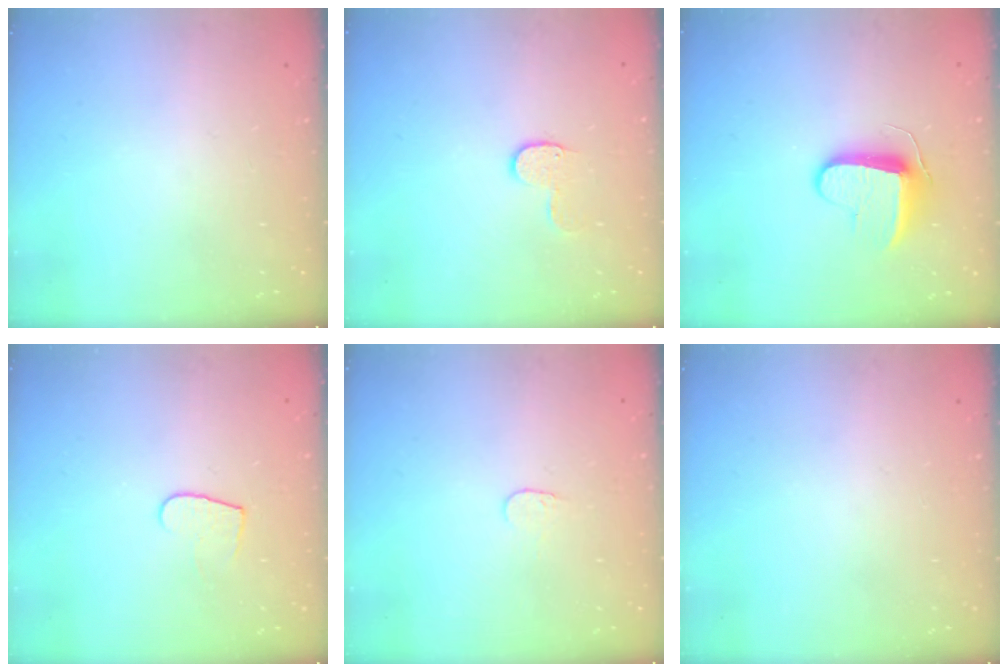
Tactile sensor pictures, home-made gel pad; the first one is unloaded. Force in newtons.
{"total": 5.5, "press": 5.5, "slide": 0.6}
{"total": 9.2, "press": 9.2, "slide": 0.3}
{"total": 6.0, "press": 6.0, "slide": 0.5}
{"total": 3.8, "press": 3.8, "slide": 0.3}
{"total": 0.0}